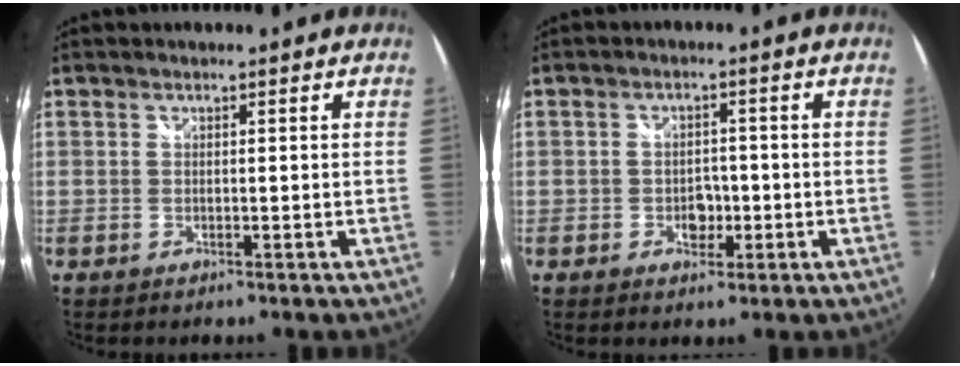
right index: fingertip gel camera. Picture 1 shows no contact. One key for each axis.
{"total": 3.7, "fx": -1.2, "fy": 2.9, "fz": 2.0, "tx": -0.032, "ty": 0.003, "tz": -0.018}